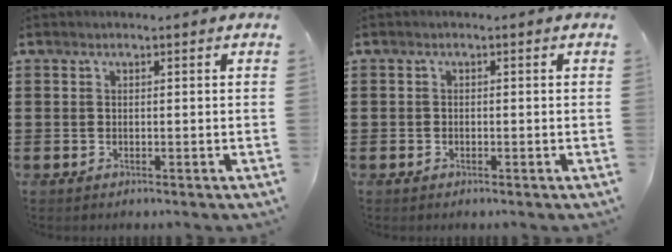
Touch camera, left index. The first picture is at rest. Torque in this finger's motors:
{"motor_torque": [-0.18, 0.04, -0.02, 0.00]}